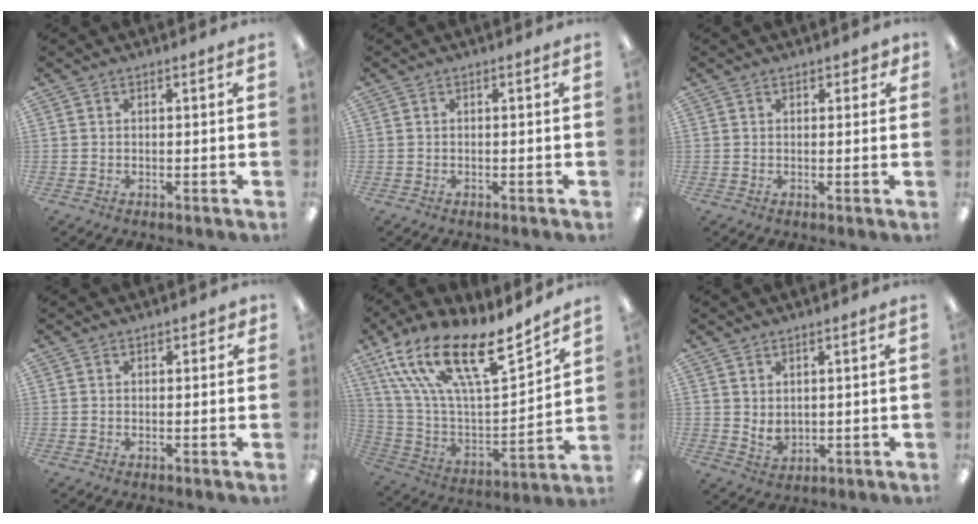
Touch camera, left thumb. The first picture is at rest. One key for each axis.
{"total": 0.0}
{"total": 2.1, "fx": 1.5, "fy": 1.2, "fz": 1.0, "tx": -0.004, "ty": -0.002, "tz": 0.022}
{"total": 1.5, "fx": 1.1, "fy": 0.9, "fz": 0.7, "tx": -0.005, "ty": 0.000, "tz": 0.018}
{"total": 22.5, "fx": 14.8, "fy": 7.5, "fz": 15.2, "tx": -0.278, "ty": -0.095, "tz": 0.258}
{"total": 3.5, "fx": 2.3, "fy": 2.2, "fz": 1.4, "tx": -0.014, "ty": -0.019, "tz": 0.041}